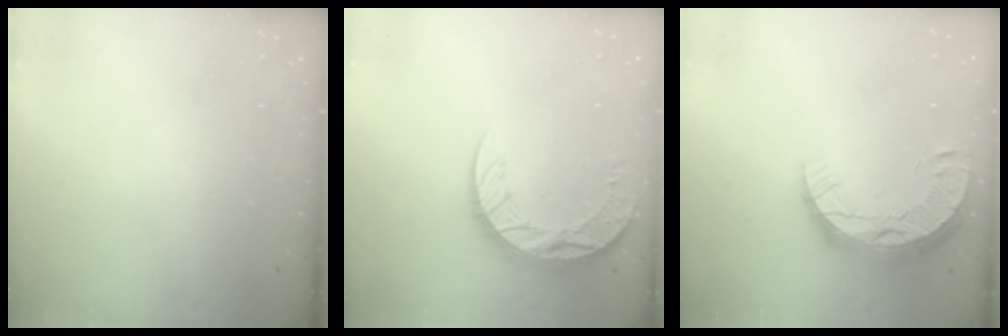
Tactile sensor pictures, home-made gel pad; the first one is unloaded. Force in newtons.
{"total": 11.6, "press": 11.6, "slide": 0.9}
{"total": 13.0, "press": 13.0, "slide": 0.9}